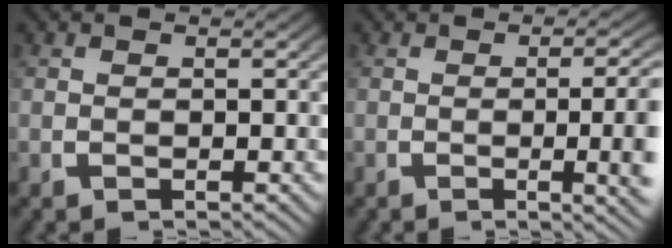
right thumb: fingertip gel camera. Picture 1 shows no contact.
{"total": 5.7, "force": [-1.0, 1.7, 5.4], "torque": [-0.068, -0.001, -0.017]}